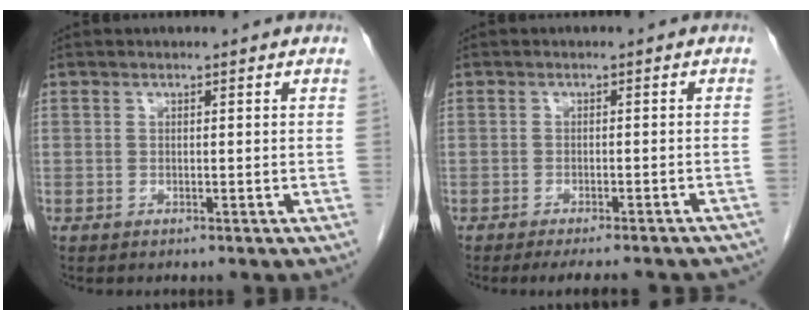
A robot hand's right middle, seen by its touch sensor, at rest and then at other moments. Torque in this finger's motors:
{"motor_torque": [1.08, -1.06, 0.10, 0.03]}